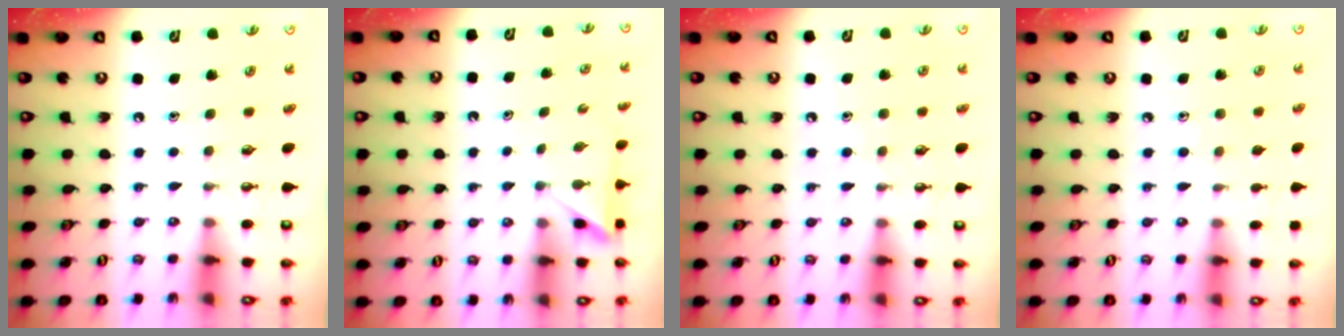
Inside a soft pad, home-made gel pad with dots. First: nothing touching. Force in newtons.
{"total": 3.0, "press": 3.0, "slide": 0.3}
{"total": 5.6, "press": 5.6, "slide": 0.5}
{"total": 5.7, "press": 5.7, "slide": 0.7}